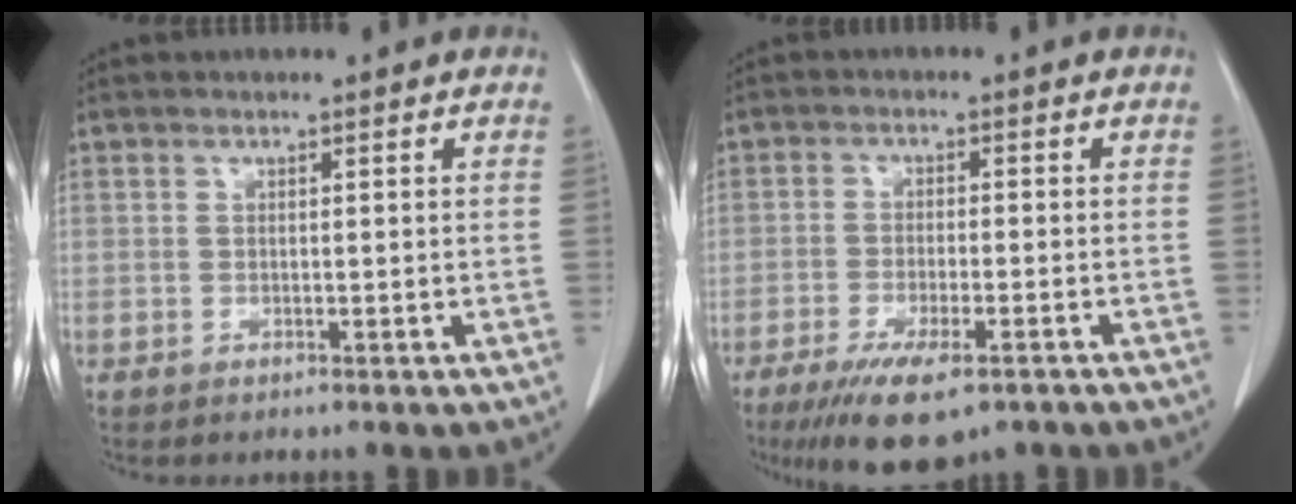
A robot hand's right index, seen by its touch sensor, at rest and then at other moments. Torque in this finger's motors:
{"motor_torque": [1.09, -1.05, 0.48, 0.13]}